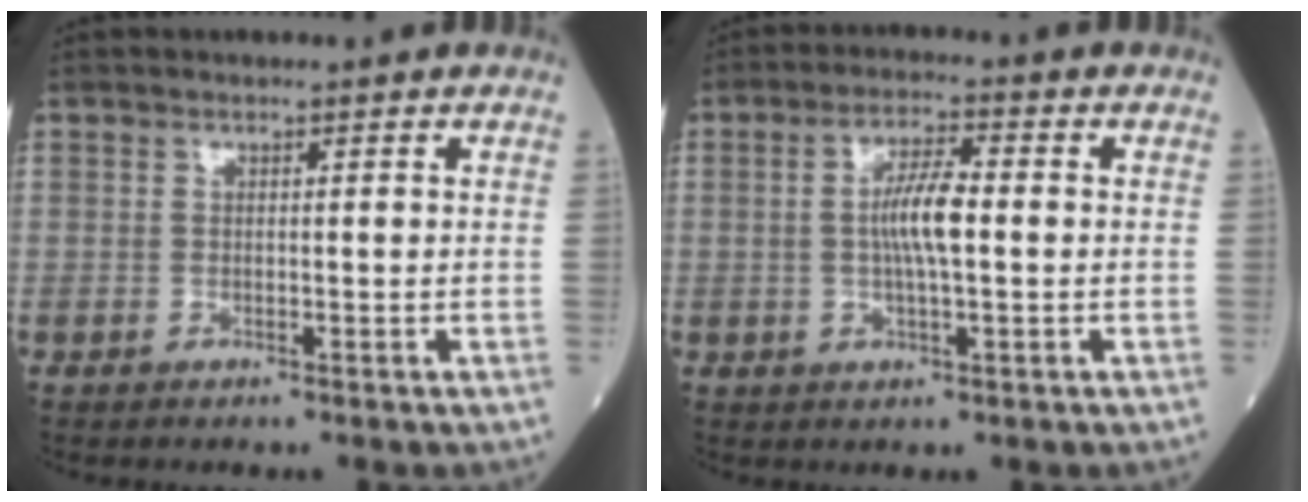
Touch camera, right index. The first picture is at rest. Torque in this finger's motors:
{"motor_torque": [0.94, 0.27, 0.34, 0.14]}